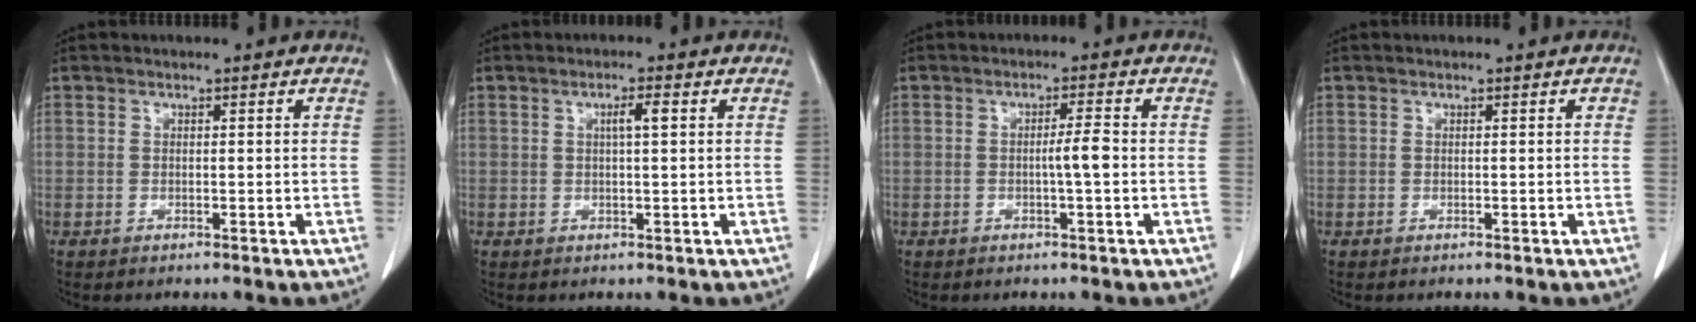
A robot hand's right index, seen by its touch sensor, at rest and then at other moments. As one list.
[{"total": 2.3, "force": [0.6, 0.1, 2.2], "torque": [-0.038, 0.002, 0.010]}, {"total": 3.0, "force": [-0.4, -0.1, 2.9], "torque": [-0.048, 0.000, -0.008]}, {"total": 0.0}]